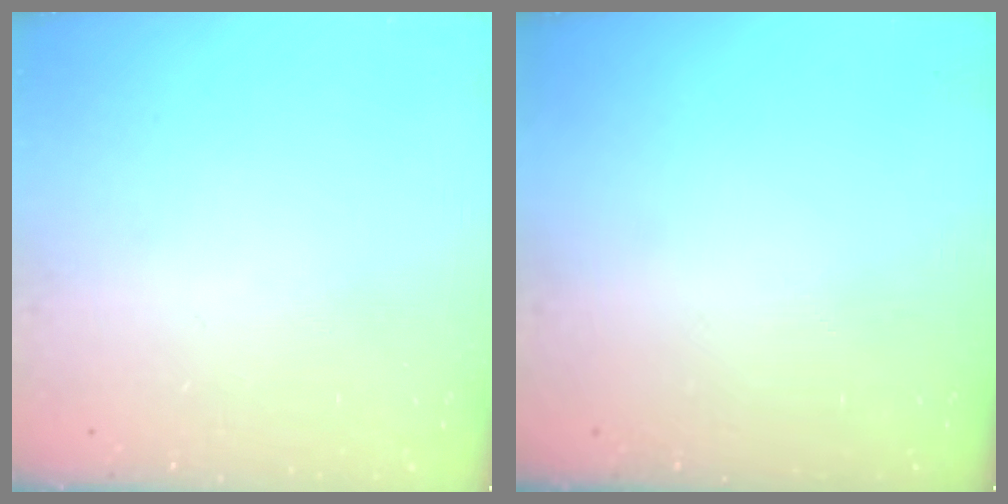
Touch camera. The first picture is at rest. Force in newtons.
{"total": 0.0}